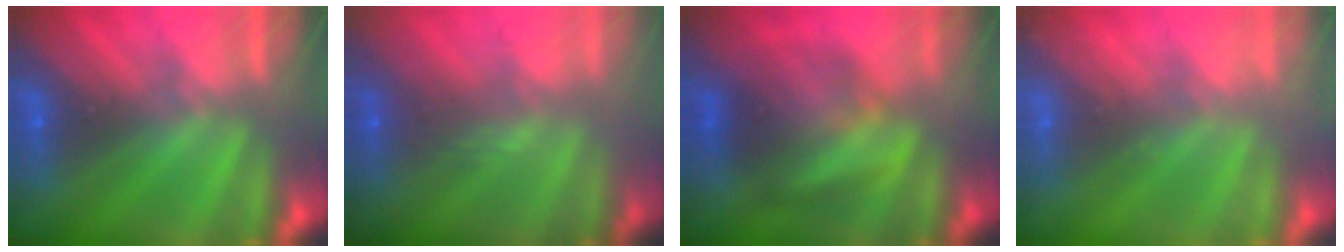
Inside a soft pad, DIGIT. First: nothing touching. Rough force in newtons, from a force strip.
{"total": 2.8}
{"total": 4.6}
{"total": 2.3}